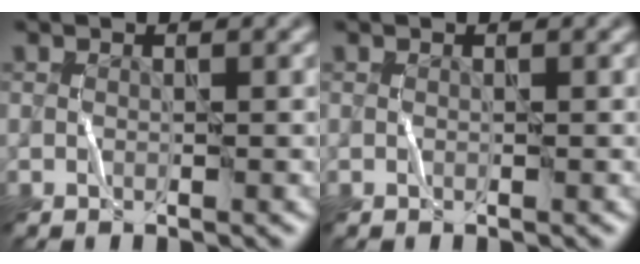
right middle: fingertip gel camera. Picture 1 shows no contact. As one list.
[{"total": 0.0}]